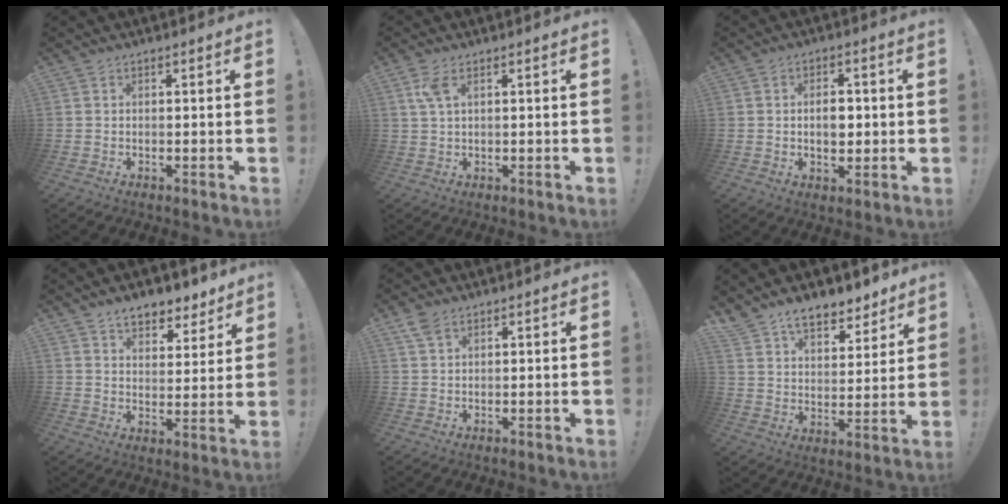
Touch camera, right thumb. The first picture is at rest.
{"total": 4.1, "force": [1.8, 1.6, 3.3], "torque": [-0.063, 0.001, 0.032]}
{"total": 5.2, "force": [0.1, 3.5, 3.8], "torque": [-0.048, 0.002, -0.002]}
{"total": 8.4, "force": [6.7, 4.2, 2.8], "torque": [-0.033, -0.047, 0.123]}
{"total": 3.5, "force": [2.2, 1.8, 2.1], "torque": [-0.041, -0.004, 0.043]}
{"total": 11.0, "force": [8.9, 5.2, 3.8], "torque": [-0.067, -0.062, 0.168]}